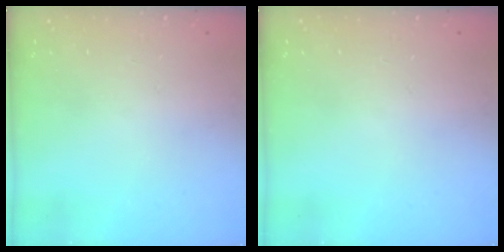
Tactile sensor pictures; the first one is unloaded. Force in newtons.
{"total": 0.0}